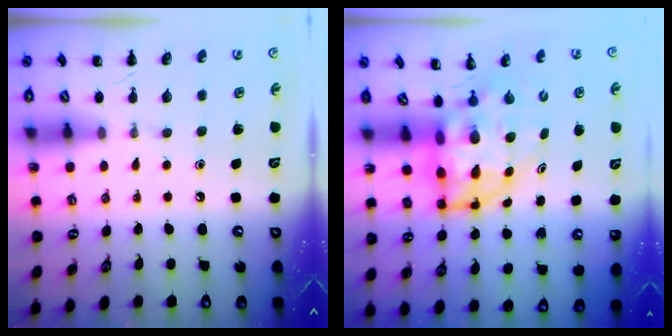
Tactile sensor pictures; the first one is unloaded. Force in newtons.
{"total": 7.3, "press": 7.0, "slide": 1.9}